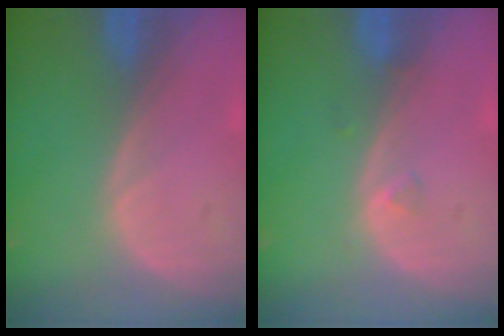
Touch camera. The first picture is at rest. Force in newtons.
{"total": 1.0, "press": 1.0, "slide": 0.2}